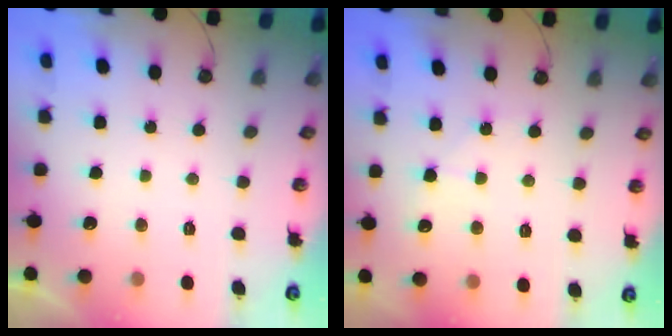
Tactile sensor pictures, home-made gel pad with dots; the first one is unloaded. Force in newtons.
{"total": 4.7, "press": 4.7, "slide": 0.6}